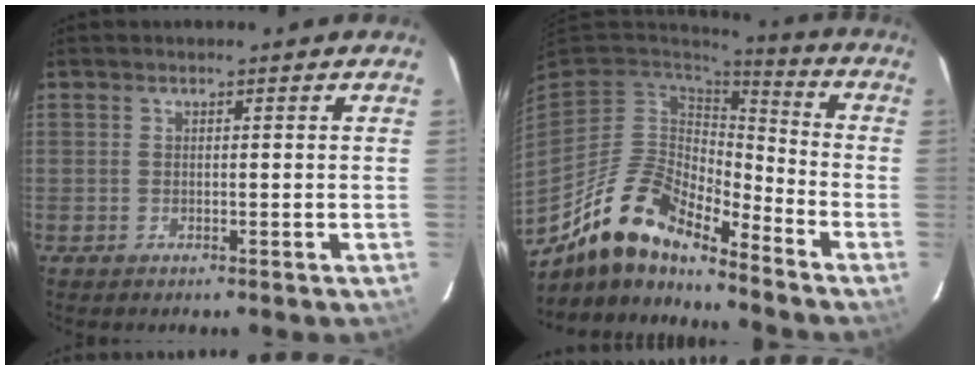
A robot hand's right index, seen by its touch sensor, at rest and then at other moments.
{"total": 15.7, "force": [-12.1, 4.9, 8.8], "torque": [-0.170, -0.009, -0.236]}